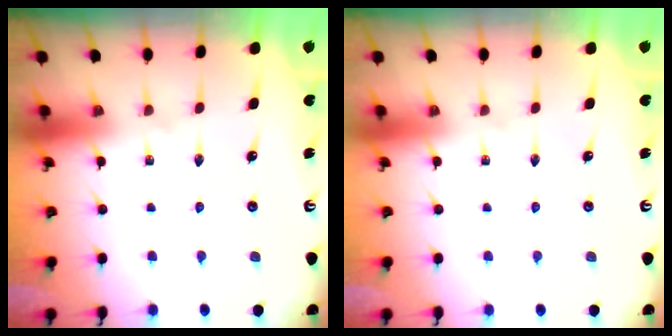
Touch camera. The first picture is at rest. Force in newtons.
{"total": 0.0}